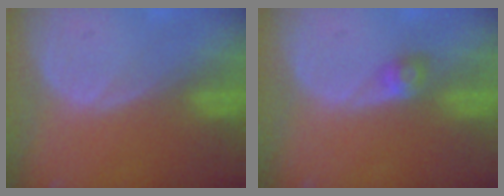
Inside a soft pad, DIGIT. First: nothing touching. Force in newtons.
{"total": 2.5, "press": 2.3, "slide": 1.0}